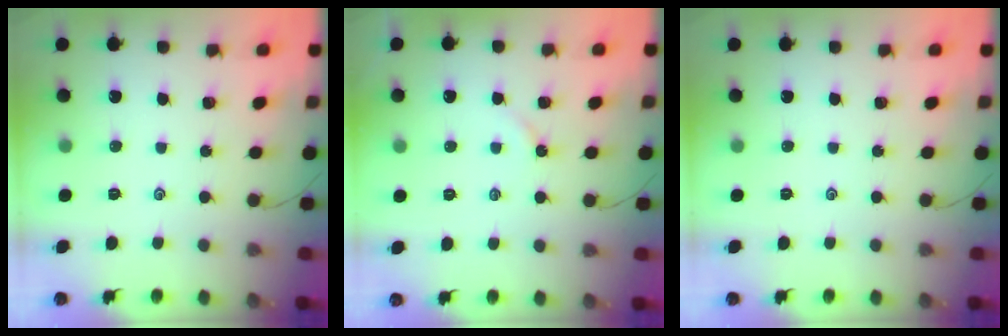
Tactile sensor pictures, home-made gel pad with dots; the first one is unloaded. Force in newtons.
{"total": 2.2, "press": 2.2, "slide": 0.4}
{"total": 0.0}